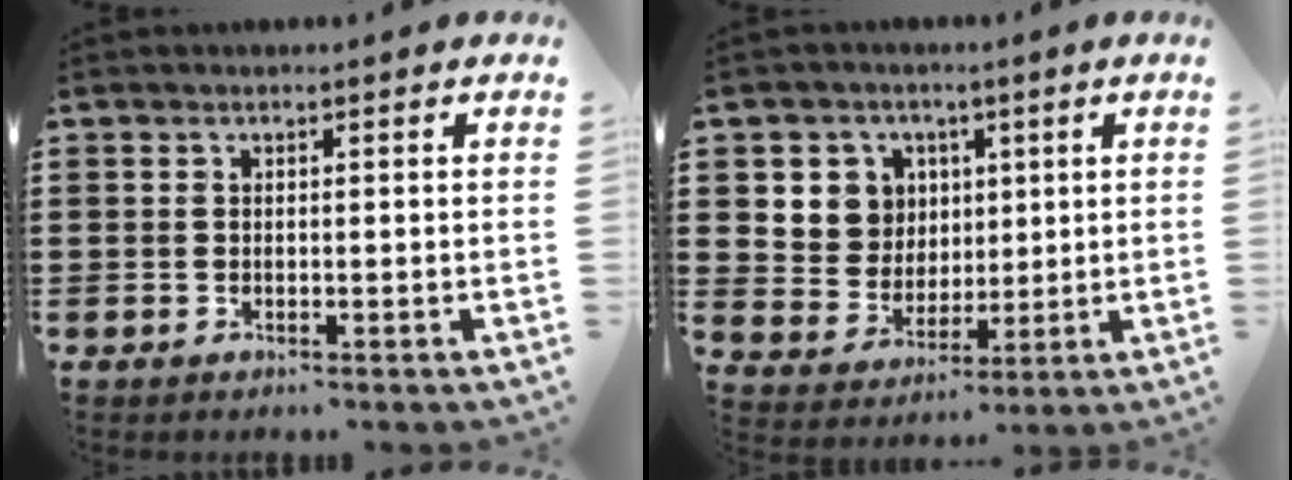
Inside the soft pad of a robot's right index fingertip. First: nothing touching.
{"total": 7.1, "force": [2.7, 6.5, 1.1], "torque": [-0.051, 0.006, 0.053]}